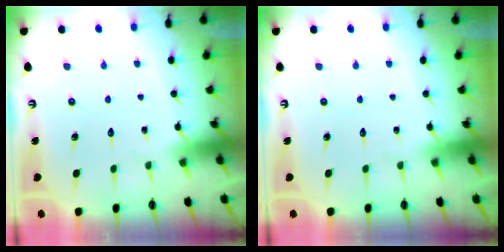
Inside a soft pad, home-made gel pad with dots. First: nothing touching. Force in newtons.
{"total": 0.0}